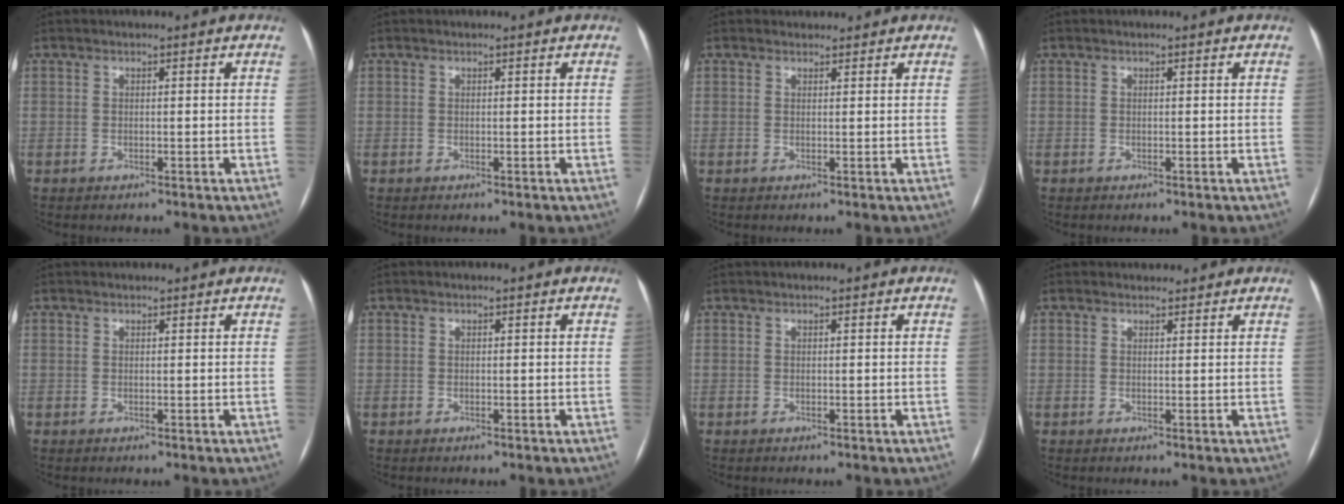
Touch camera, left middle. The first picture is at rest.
{"total": 0.0}
{"total": 1.3, "force": [1.1, 0.6, -0.2], "torque": [-0.002, 0.009, 0.016]}
{"total": 0.0}
{"total": 1.1, "force": [1.0, 0.3, 0.1], "torque": [-0.006, 0.021, 0.018]}
{"total": 0.0}
{"total": 0.5, "force": [0.5, 0.0, 0.2], "torque": [-0.004, 0.017, 0.013]}
{"total": 1.6, "force": [1.5, 0.6, -0.1], "torque": [-0.001, 0.010, 0.022]}